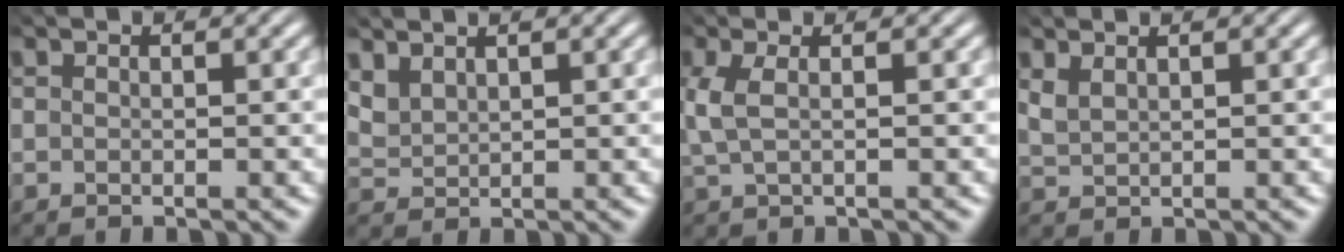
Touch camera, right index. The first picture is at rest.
{"total": 2.9, "force": [1.1, 2.6, 0.7], "torque": [-0.040, -0.009, 0.026]}
{"total": 2.4, "force": [-0.6, 1.6, 1.7], "torque": [-0.055, -0.009, -0.005]}
{"total": 2.6, "force": [0.9, 2.2, 0.9], "torque": [-0.039, -0.010, 0.021]}